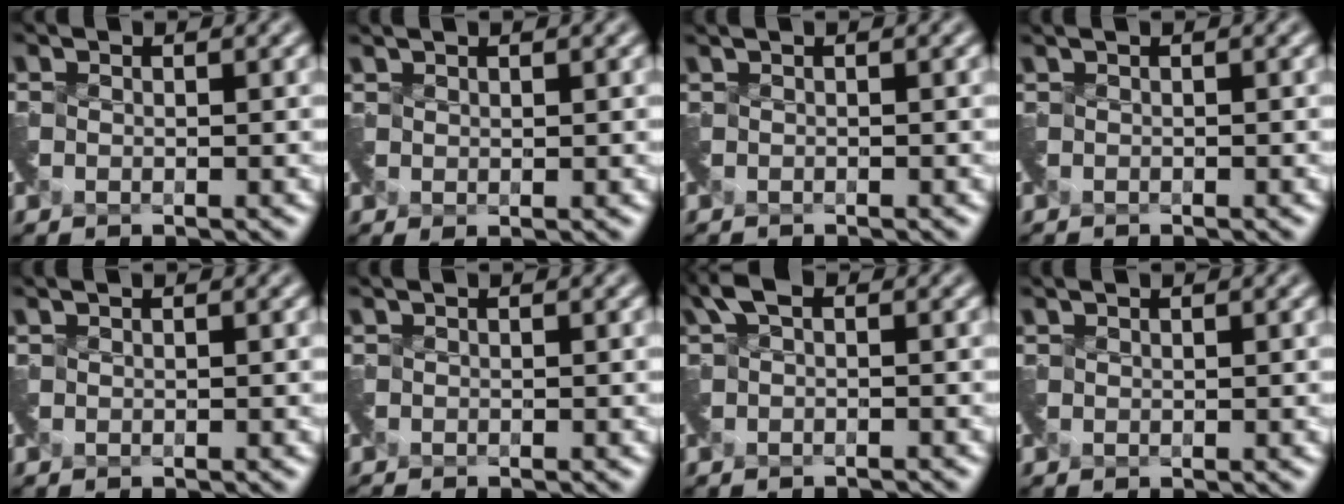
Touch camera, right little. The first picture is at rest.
{"total": 1.7, "force": [1.1, 0.3, 1.3], "torque": [-0.028, 0.006, 0.021]}
{"total": 0.7, "force": [-0.4, 0.0, 0.6], "torque": [-0.013, -0.010, -0.010]}
{"total": 0.7, "force": [-0.4, -0.1, 0.5], "torque": [-0.012, -0.010, -0.010]}
{"total": 0.8, "force": [0.5, 0.0, 0.6], "torque": [-0.011, 0.005, 0.008]}
{"total": 1.0, "force": [-0.5, -0.1, 0.9], "torque": [-0.018, -0.006, -0.014]}
{"total": 1.4, "force": [-0.3, 1.1, 0.8], "torque": [-0.014, -0.009, -0.012]}
{"total": 1.1, "force": [0.8, 0.1, 0.7], "torque": [-0.013, 0.010, 0.015]}